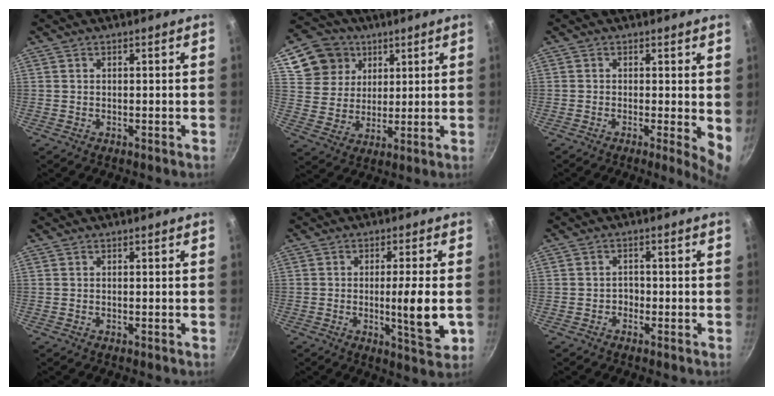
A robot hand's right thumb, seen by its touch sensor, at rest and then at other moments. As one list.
[{"total": 12.0, "force": [5.5, 10.0, 3.6], "torque": [-0.042, -0.012, 0.100]}, {"total": 5.1, "force": [-0.1, 1.4, 4.9], "torque": [-0.059, -0.011, -0.003]}, {"total": 0.0}, {"total": 8.6, "force": [-1.0, 1.4, 8.4], "torque": [-0.133, -0.006, -0.016]}, {"total": 1.8, "force": [-0.9, 1.4, 0.6], "torque": [0.003, 0.010, -0.017]}]